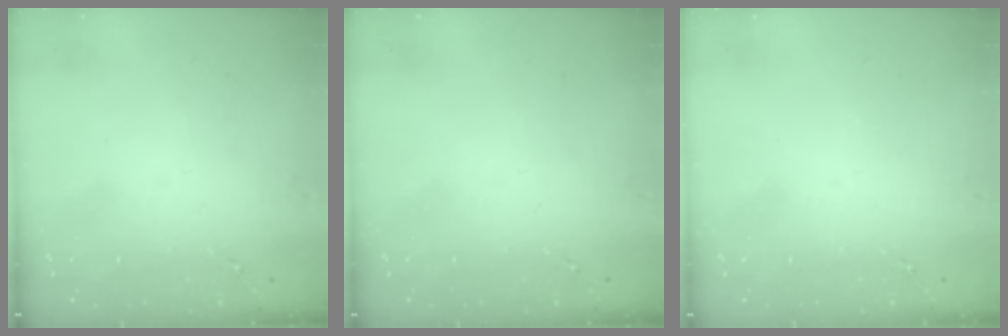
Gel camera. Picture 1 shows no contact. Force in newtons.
{"total": 0.0}
{"total": 0.0}